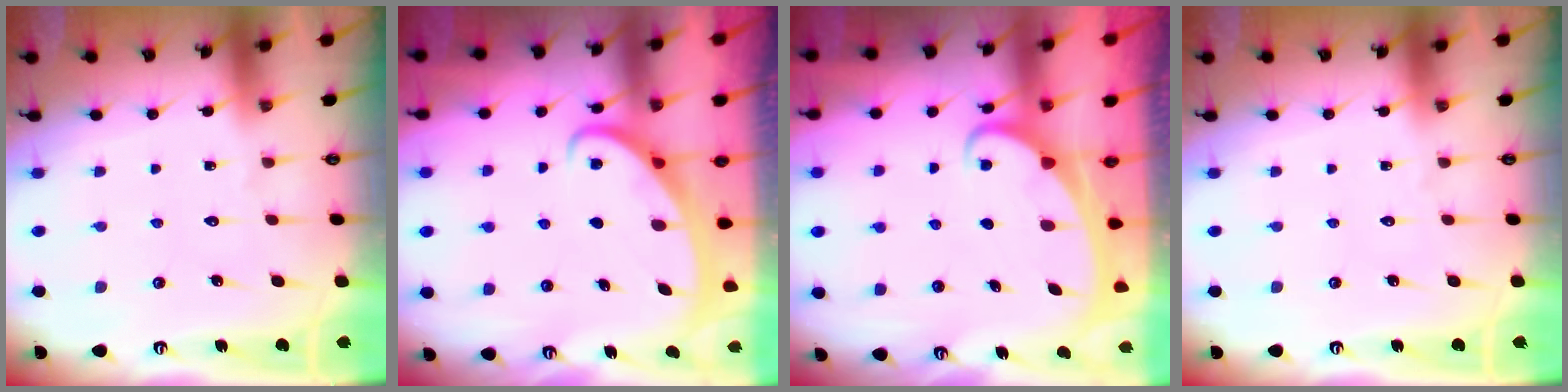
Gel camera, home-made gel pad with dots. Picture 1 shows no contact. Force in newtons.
{"total": 2.6, "press": 2.5, "slide": 0.3}
{"total": 2.1, "press": 2.1, "slide": 0.2}
{"total": 0.0}